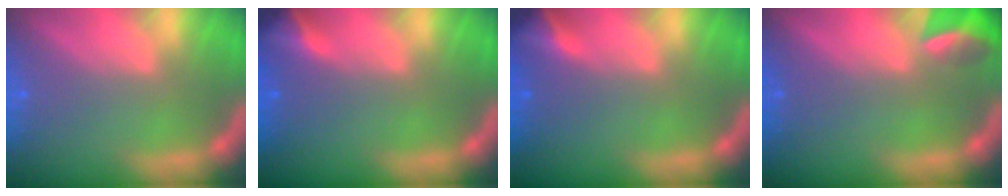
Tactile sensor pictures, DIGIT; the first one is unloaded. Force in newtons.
{"total": 2.9}
{"total": 2.9}
{"total": 3.9}